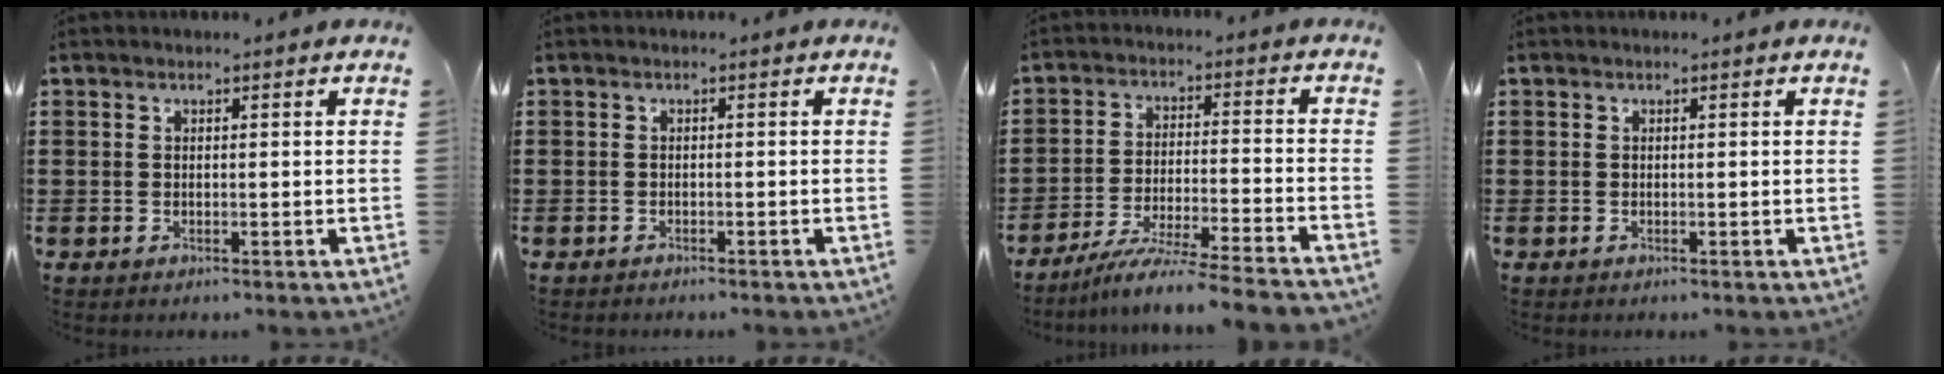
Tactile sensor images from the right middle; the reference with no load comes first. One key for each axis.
{"total": 0.7, "fx": -0.7, "fy": 0.0, "fz": 0.0, "tx": -0.001, "ty": 0.000, "tz": -0.015}
{"total": 7.7, "fx": -7.0, "fy": -0.8, "fz": 3.2, "tx": -0.061, "ty": -0.014, "tz": -0.136}
{"total": 0.0}